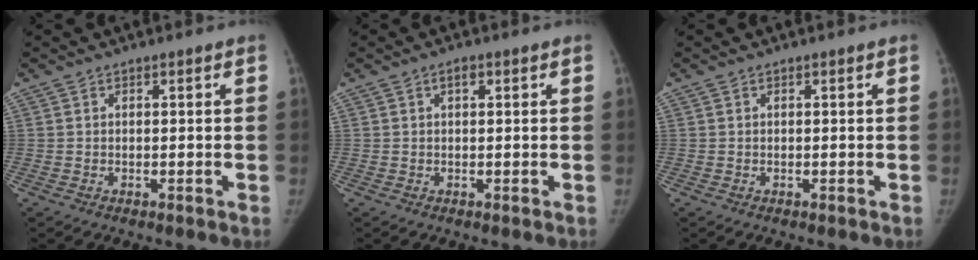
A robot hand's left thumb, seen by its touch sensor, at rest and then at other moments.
{"total": 1.4, "force": [0.6, 0.7, 1.0], "torque": [-0.013, 0.005, 0.005]}
{"total": 0.0}